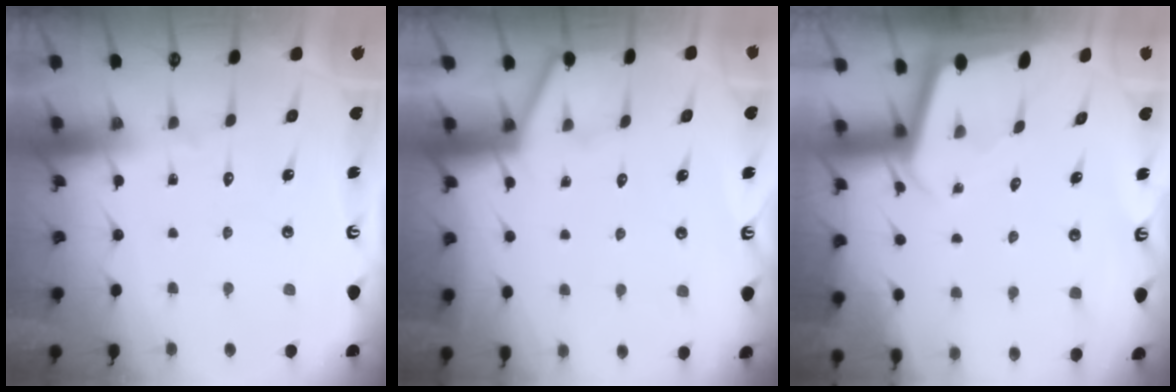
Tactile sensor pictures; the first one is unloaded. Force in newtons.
{"total": 1.5, "press": 1.4, "slide": 0.2}
{"total": 1.8, "press": 1.7, "slide": 0.1}